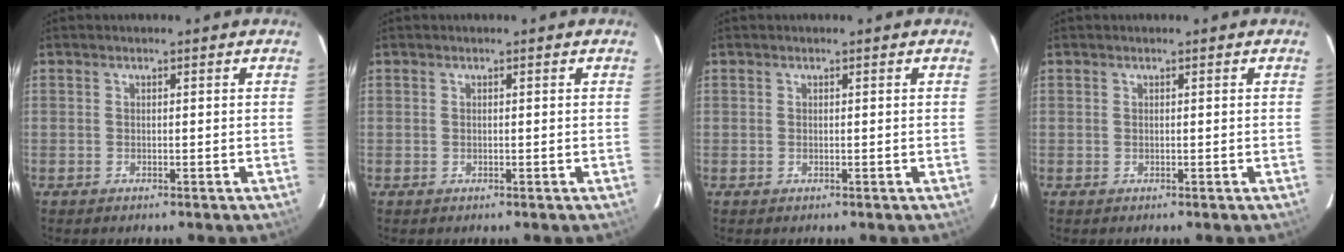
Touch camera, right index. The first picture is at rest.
{"total": 0.0}
{"total": 0.0}
{"total": 0.0}